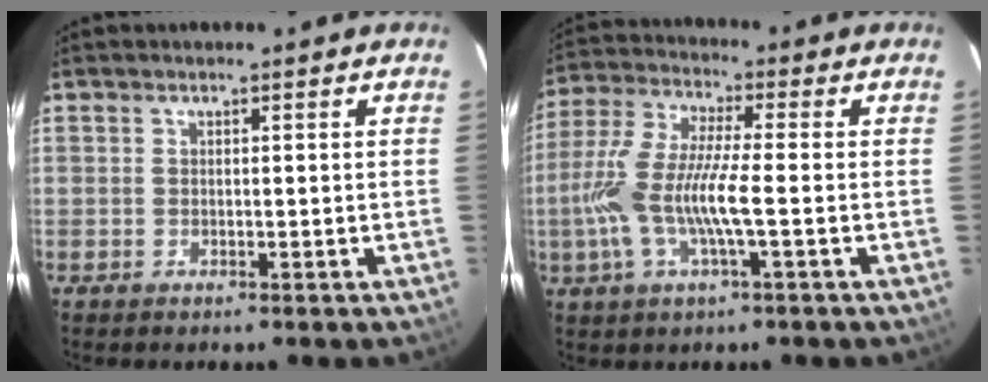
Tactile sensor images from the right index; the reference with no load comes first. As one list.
[{"total": 12.7, "force": [-2.7, 2.0, 12.2], "torque": [-0.260, -0.003, -0.051]}]